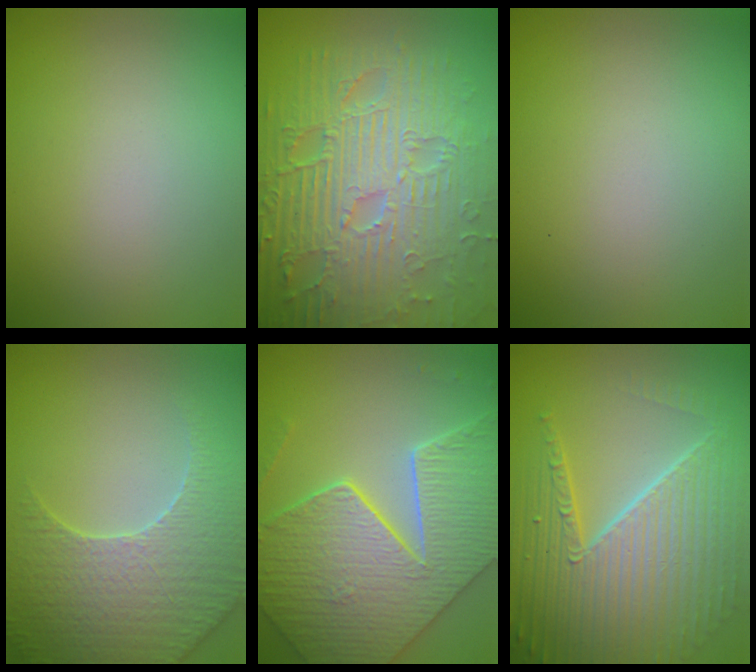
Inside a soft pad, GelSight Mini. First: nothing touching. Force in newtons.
{"total": 12.0, "press": 7.8, "slide": 9.1}
{"total": 0.0}
{"total": 5.4, "press": 5.1, "slide": 1.7}
{"total": 8.2, "press": 6.8, "slide": 4.5}
{"total": 9.5, "press": 6.0, "slide": 7.4}